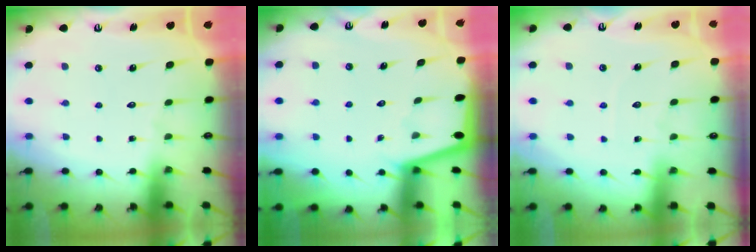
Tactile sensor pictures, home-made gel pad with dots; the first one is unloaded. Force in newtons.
{"total": 1.3, "press": 1.3, "slide": 0.2}
{"total": 3.2, "press": 3.2, "slide": 0.5}